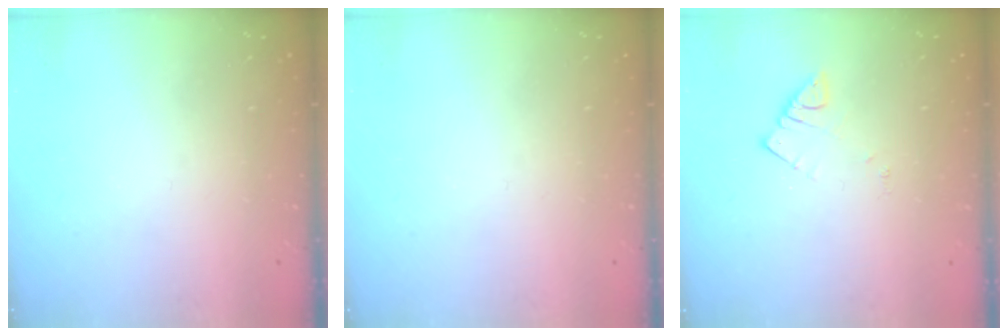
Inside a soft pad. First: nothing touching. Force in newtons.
{"total": 0.0}
{"total": 2.8, "press": 2.7, "slide": 0.3}